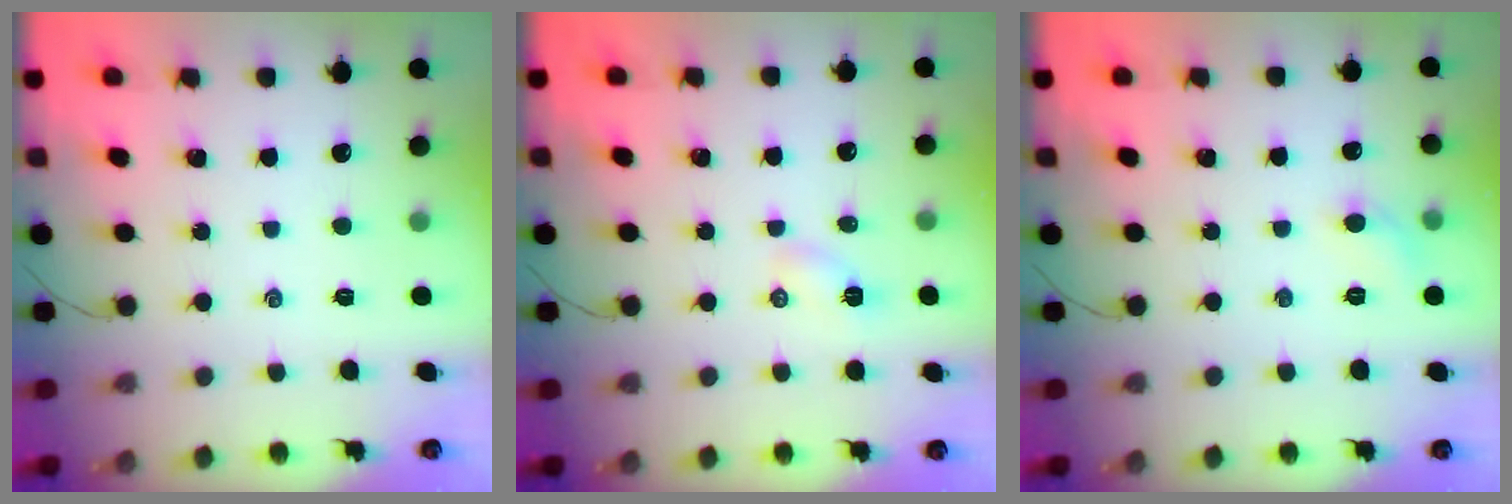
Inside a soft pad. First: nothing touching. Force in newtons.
{"total": 2.9, "press": 2.7, "slide": 1.0}
{"total": 5.9, "press": 5.5, "slide": 2.0}